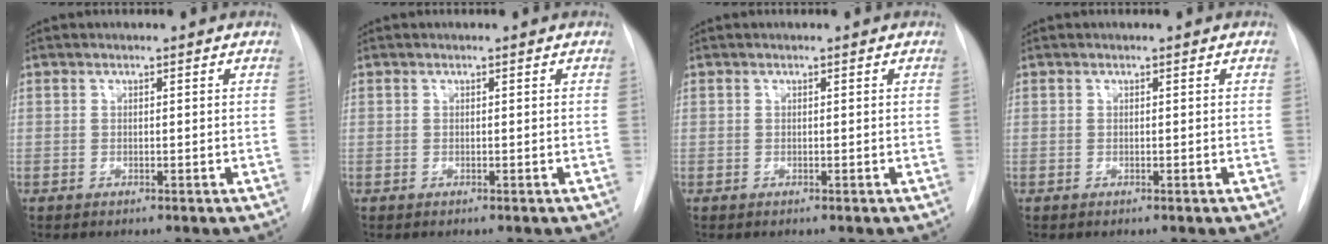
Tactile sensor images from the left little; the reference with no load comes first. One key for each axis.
{"total": 0.0}
{"total": 0.0}
{"total": 0.0}